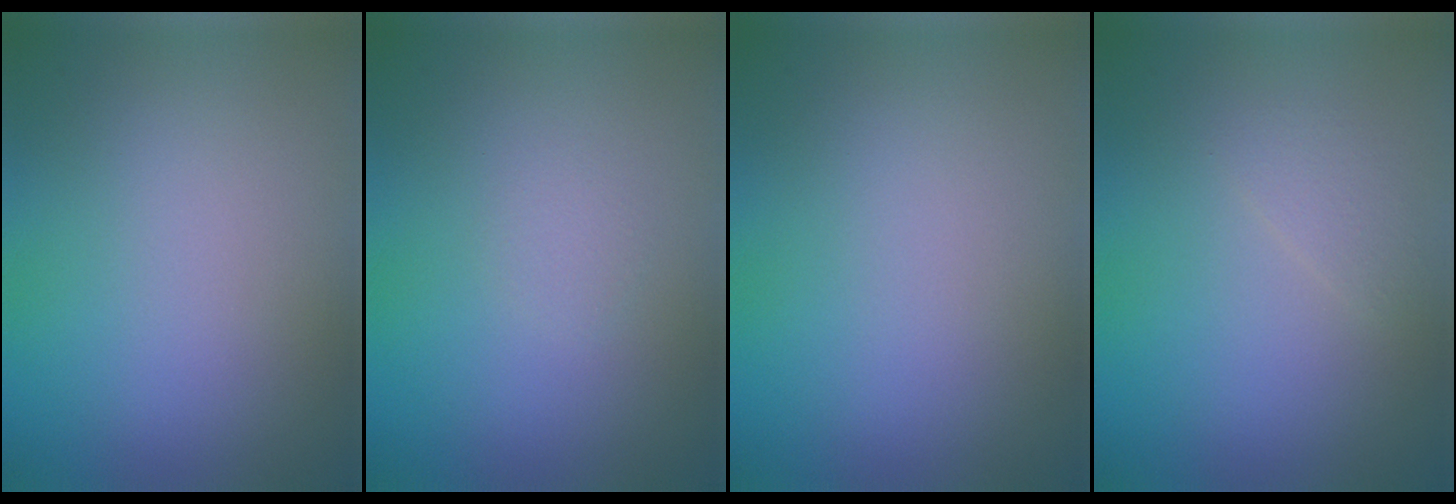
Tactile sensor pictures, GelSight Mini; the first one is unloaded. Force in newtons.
{"total": 0.7, "press": 0.7, "slide": 0.0}
{"total": 0.0}
{"total": 1.0, "press": 1.0, "slide": 0.1}